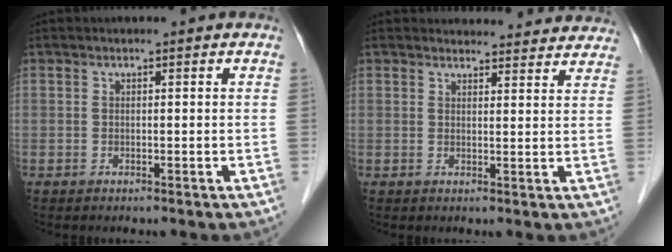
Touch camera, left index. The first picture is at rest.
{"total": 11.6, "force": [11.2, 2.6, 1.2], "torque": [0.020, 0.008, 0.107]}